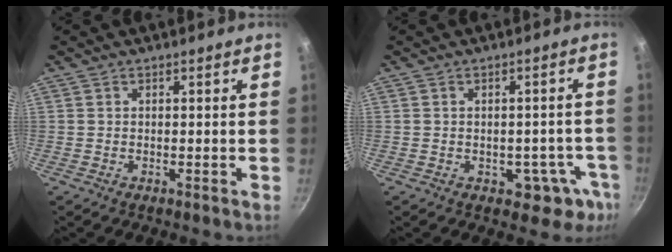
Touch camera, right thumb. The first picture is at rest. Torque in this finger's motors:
{"motor_torque": [-0.45, 0.39, 0.35, -0.03, 0.00]}